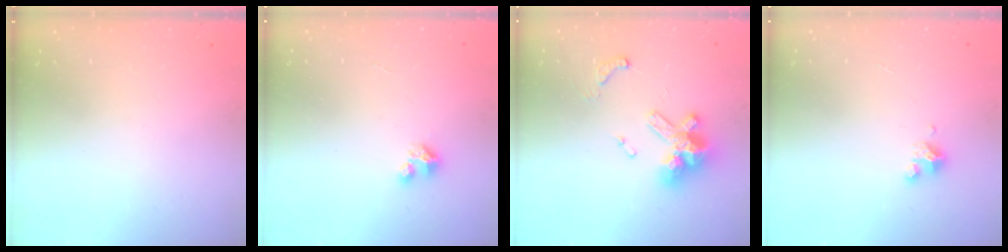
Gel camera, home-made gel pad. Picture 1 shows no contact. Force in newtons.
{"total": 2.5, "press": 2.5, "slide": 0.3}
{"total": 14.2, "press": 14.1, "slide": 2.1}
{"total": 3.5, "press": 3.5, "slide": 0.3}